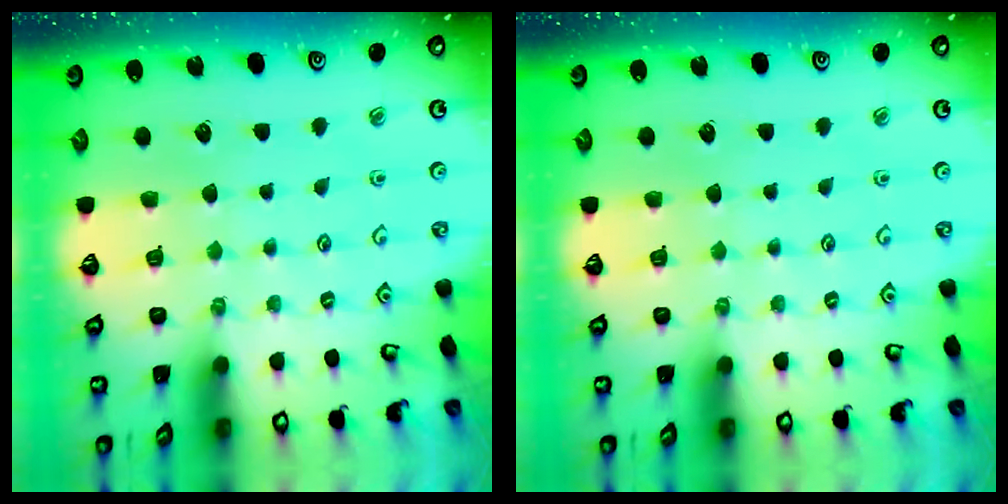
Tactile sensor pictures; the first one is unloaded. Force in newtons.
{"total": 0.0}